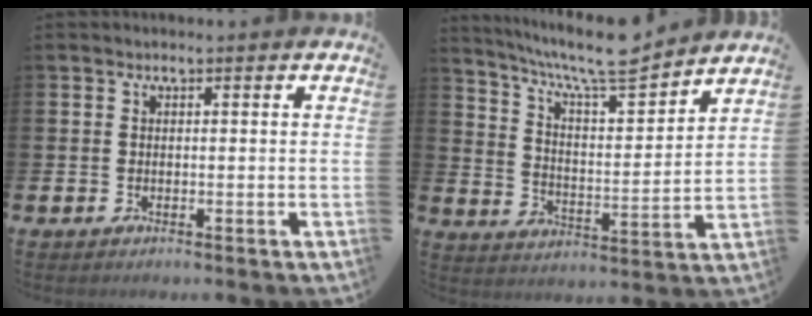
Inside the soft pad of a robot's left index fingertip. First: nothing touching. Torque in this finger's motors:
{"motor_torque": [0.97, -1.17, 0.61, 0.13]}